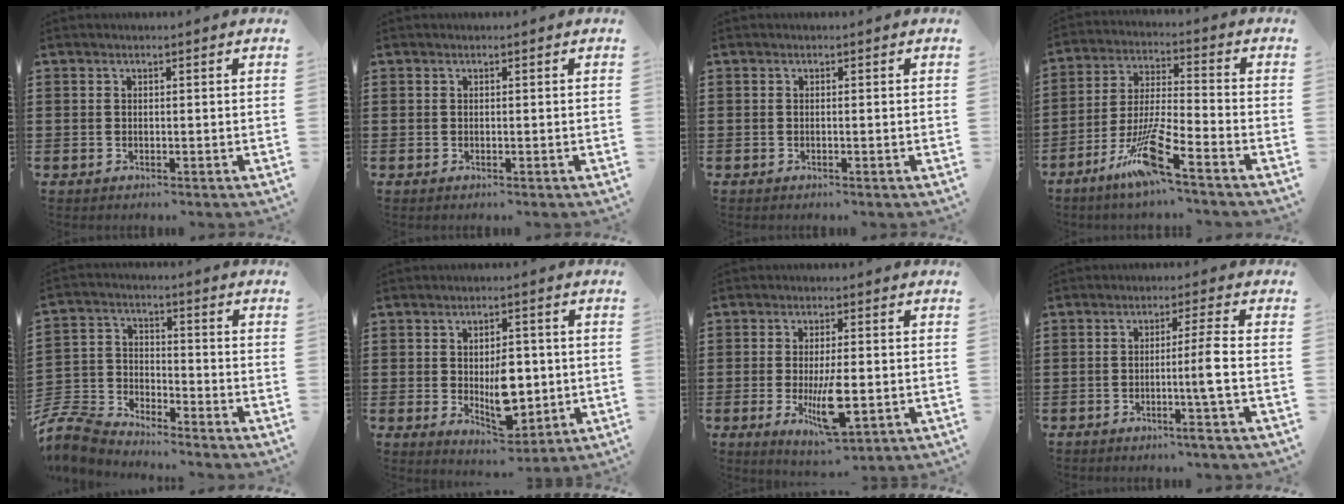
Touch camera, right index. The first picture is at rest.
{"total": 0.0}
{"total": 0.0}
{"total": 10.5, "force": [-7.3, 0.4, 7.6], "torque": [-0.166, -0.008, -0.145]}
{"total": 7.0, "force": [-6.8, 1.5, 1.2], "torque": [-0.056, -0.002, -0.145]}
{"total": 7.9, "force": [-0.5, 4.5, 6.4], "torque": [-0.084, 0.000, -0.010]}
{"total": 8.3, "force": [-1.8, 2.6, 7.7], "torque": [-0.145, -0.019, -0.030]}
{"total": 5.0, "force": [-1.4, -1.2, 4.7], "torque": [-0.081, -0.010, -0.030]}